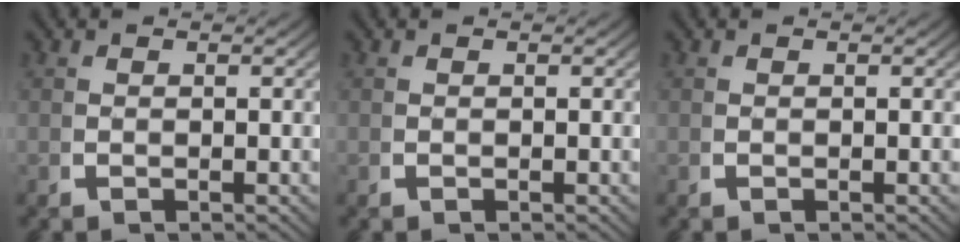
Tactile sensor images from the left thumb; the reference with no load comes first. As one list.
[{"total": 0.0}, {"total": 0.0}]